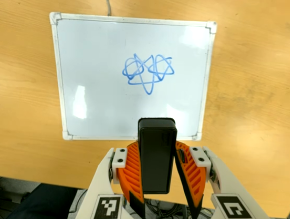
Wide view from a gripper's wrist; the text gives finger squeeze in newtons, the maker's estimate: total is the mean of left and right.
{"total": 5.5, "left": 4.9, "right": 6.0}